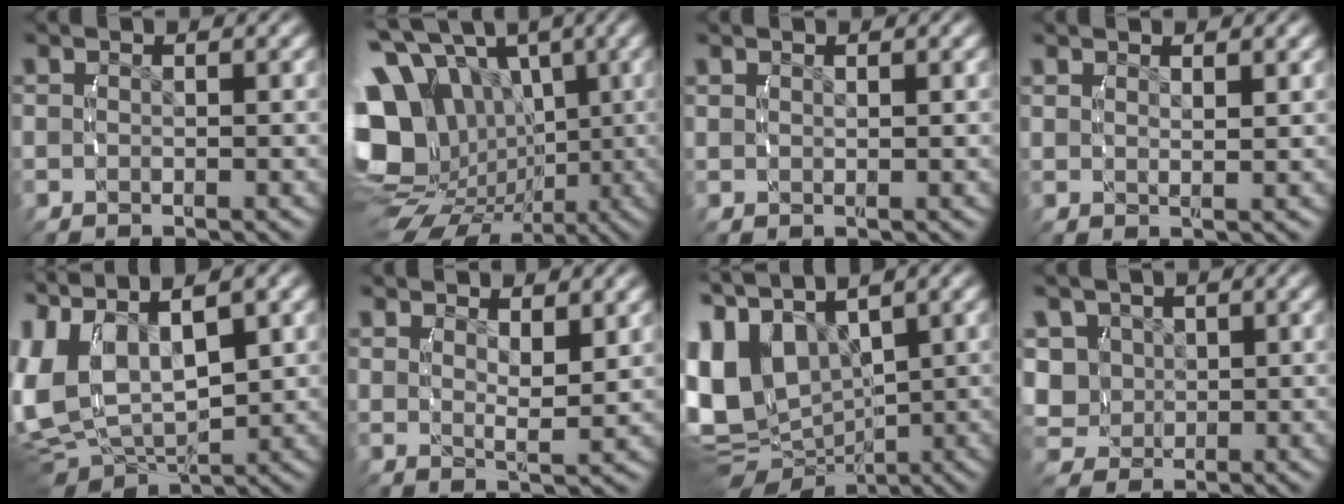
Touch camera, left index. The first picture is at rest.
{"total": 18.4, "force": [-1.1, 15.4, 10.1], "torque": [-0.220, -0.071, -0.005]}
{"total": 0.8, "force": [0.6, -0.1, 0.4], "torque": [0.000, 0.000, 0.017]}
{"total": 1.4, "force": [1.2, -0.3, 0.7], "torque": [-0.006, -0.002, 0.025]}
{"total": 13.2, "force": [1.0, 10.2, 8.3], "torque": [-0.203, -0.025, 0.019]}
{"total": 2.6, "force": [2.0, -0.1, 1.7], "torque": [-0.021, -0.009, 0.038]}
{"total": 13.1, "force": [-0.5, 10.5, 7.8], "torque": [-0.201, -0.041, 0.009]}
{"total": 8.2, "force": [0.1, 7.6, 3.1], "torque": [-0.094, -0.034, 0.009]}